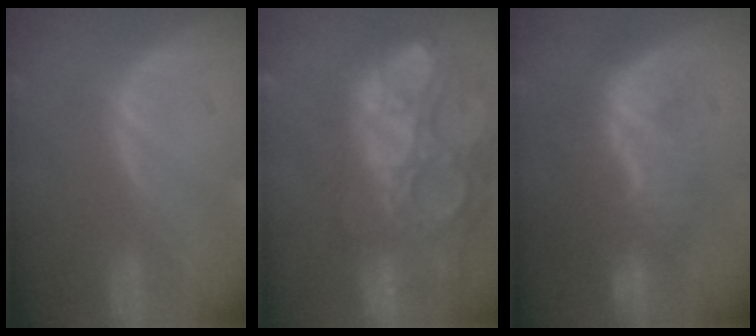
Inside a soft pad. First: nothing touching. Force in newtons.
{"total": 15.6, "press": 12.8, "slide": 8.9}
{"total": 8.4, "press": 8.0, "slide": 2.4}